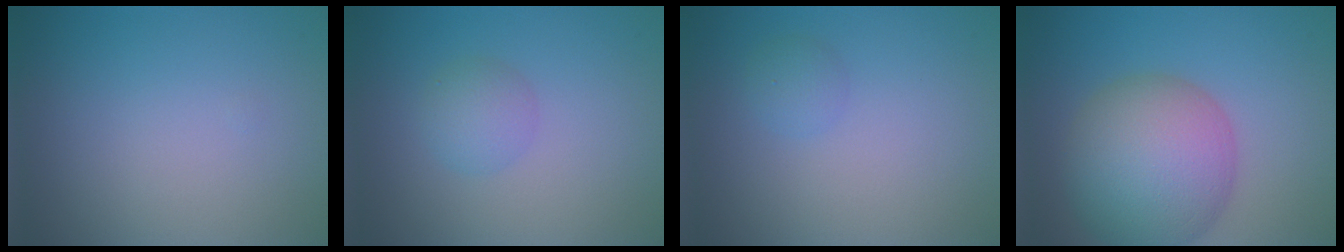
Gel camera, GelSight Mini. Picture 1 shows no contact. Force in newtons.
{"total": 2.2, "press": 2.2, "slide": 0.1}
{"total": 1.2, "press": 1.2, "slide": 0.1}
{"total": 10.2, "press": 10.2, "slide": 0.4}